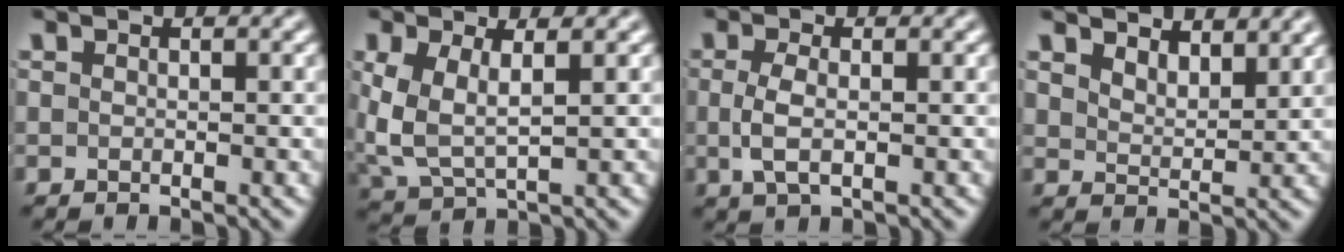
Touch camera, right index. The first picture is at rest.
{"total": 5.2, "force": [0.3, 3.7, 3.6], "torque": [-0.098, -0.025, 0.023]}
{"total": 2.0, "force": [-0.3, 0.3, 1.9], "torque": [-0.045, -0.012, 0.005]}
{"total": 3.4, "force": [3.2, 0.5, 0.9], "torque": [-0.011, -0.012, 0.059]}